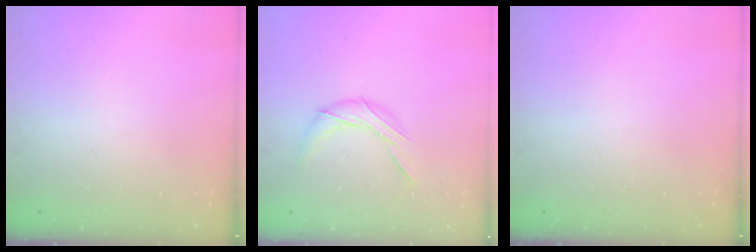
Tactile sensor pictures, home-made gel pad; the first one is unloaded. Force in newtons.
{"total": 7.8, "press": 7.8, "slide": 0.1}
{"total": 0.0}